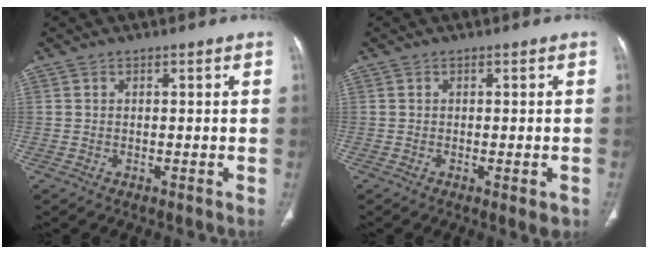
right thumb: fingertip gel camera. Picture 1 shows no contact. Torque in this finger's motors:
{"motor_torque": [-0.20, -0.20, -0.41, 0.05, 0.00]}